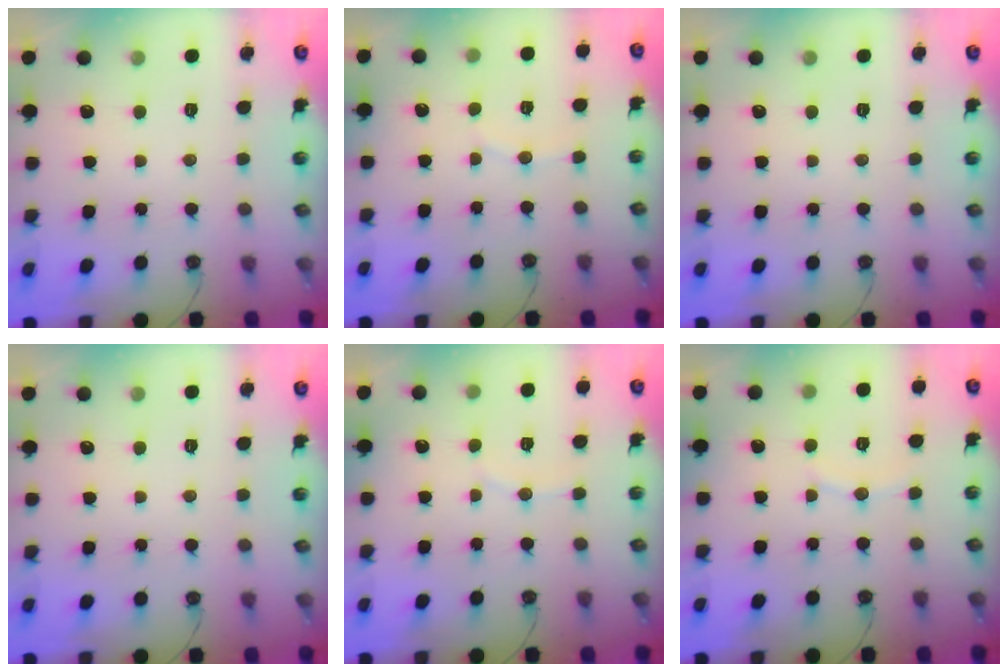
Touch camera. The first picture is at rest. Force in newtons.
{"total": 5.0, "press": 4.7, "slide": 1.7}
{"total": 0.0}
{"total": 0.0}
{"total": 5.5, "press": 5.4, "slide": 1.0}
{"total": 4.5, "press": 4.5, "slide": 0.4}